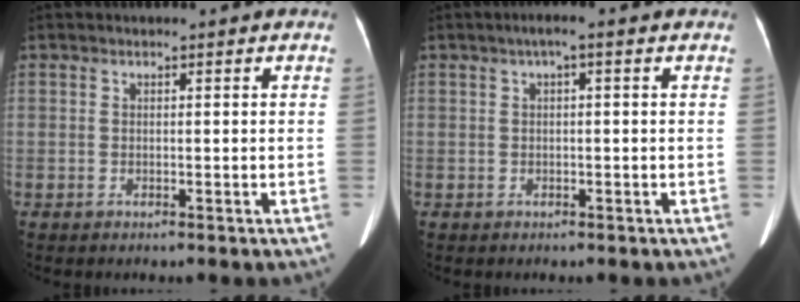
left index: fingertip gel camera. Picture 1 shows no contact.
{"total": 1.8, "force": [0.6, 0.1, 1.7], "torque": [-0.030, 0.011, 0.008]}